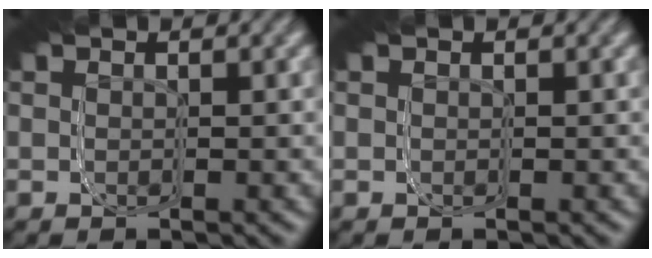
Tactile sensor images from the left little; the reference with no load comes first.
{"total": 0.0}